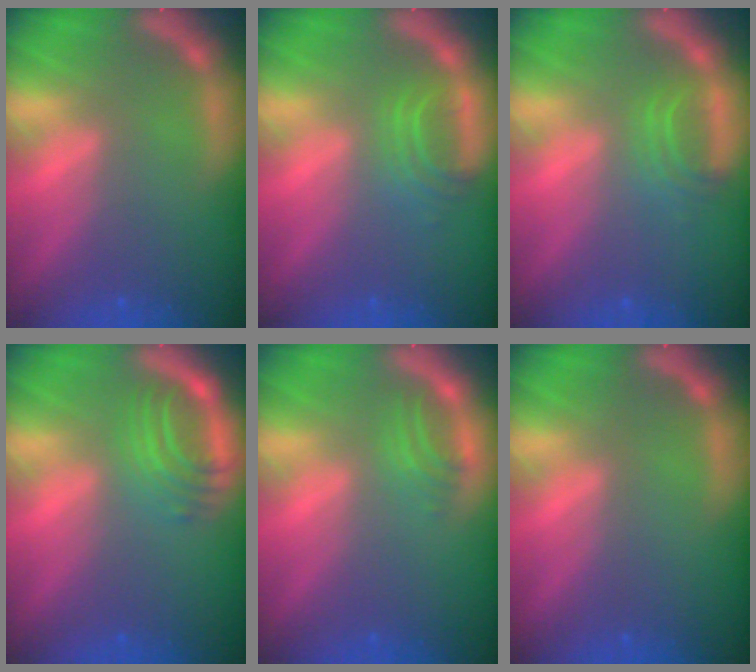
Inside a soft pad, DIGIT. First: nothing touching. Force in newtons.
{"total": 2.9}
{"total": 2.5}
{"total": 4.5}
{"total": 2.0}
{"total": 0.0}